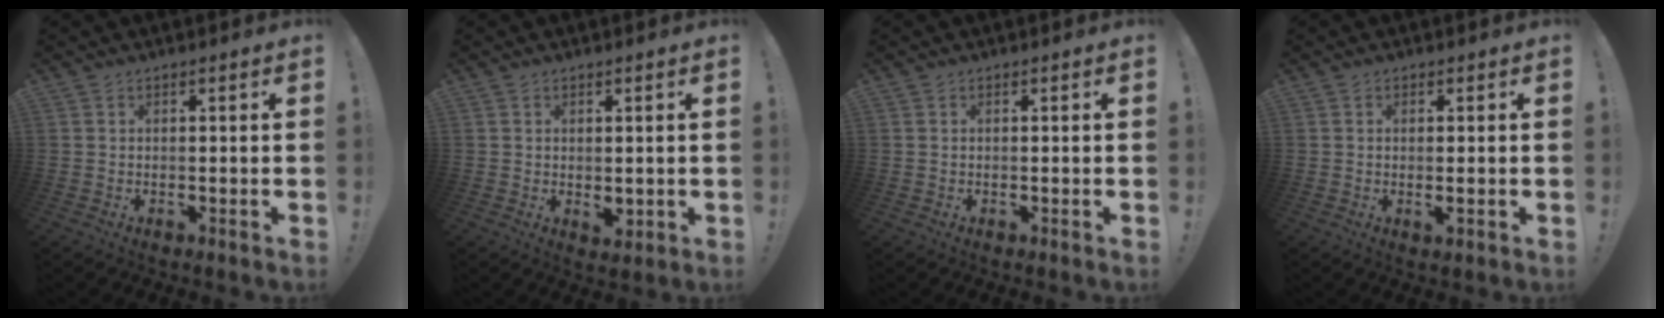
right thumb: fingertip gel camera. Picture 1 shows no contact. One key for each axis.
{"total": 3.0, "fx": 0.1, "fy": 2.0, "fz": 2.3, "tx": -0.022, "ty": 0.000, "tz": 0.003}
{"total": 0.0}
{"total": 1.9, "fx": 0.0, "fy": 0.6, "fz": 1.8, "tx": -0.016, "ty": -0.005, "tz": -0.002}